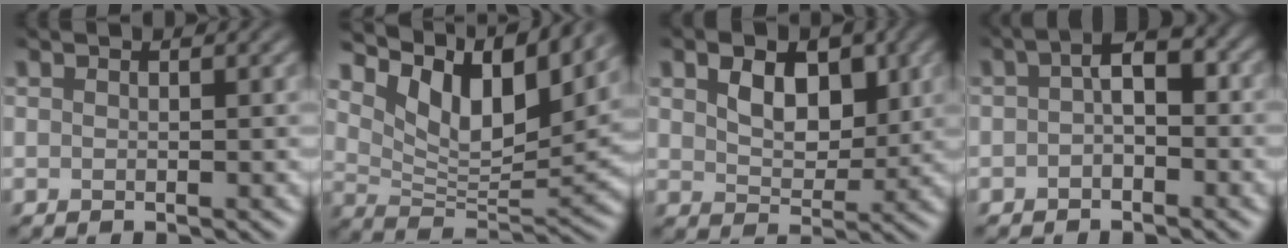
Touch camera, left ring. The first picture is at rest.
{"total": 9.5, "force": [5.4, 4.2, 6.5], "torque": [-0.114, 0.001, 0.099]}
{"total": 4.1, "force": [1.1, 2.9, 2.7], "torque": [-0.054, -0.003, 0.009]}
{"total": 3.0, "force": [-0.7, 1.5, 2.5], "torque": [-0.041, 0.011, -0.022]}